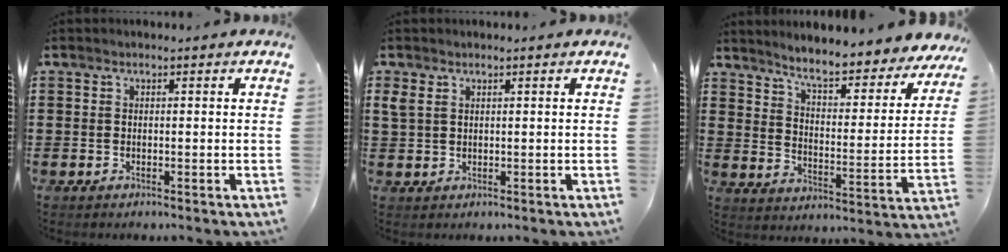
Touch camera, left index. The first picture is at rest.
{"total": 1.8, "force": [1.0, 1.1, 1.1], "torque": [-0.026, 0.005, 0.019]}
{"total": 6.0, "force": [5.5, -0.1, 2.4], "torque": [-0.062, -0.048, 0.085]}